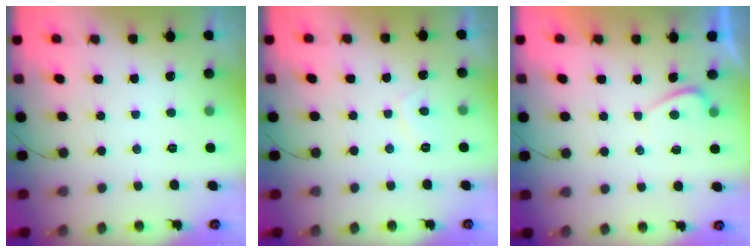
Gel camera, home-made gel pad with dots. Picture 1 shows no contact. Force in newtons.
{"total": 1.4, "press": 1.2, "slide": 0.7}
{"total": 0.8, "press": 0.6, "slide": 0.5}